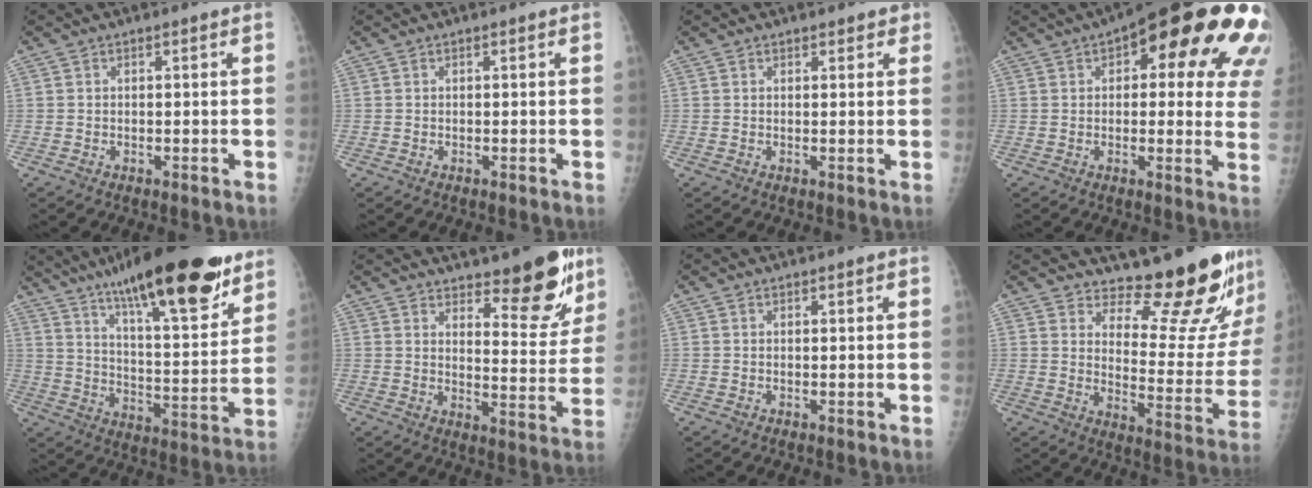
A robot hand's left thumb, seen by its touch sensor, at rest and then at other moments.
{"total": 0.0}
{"total": 1.9, "force": [1.4, 1.1, 0.5], "torque": [0.016, -0.006, 0.012]}
{"total": 25.7, "force": [11.3, 9.5, 21.1], "torque": [-0.201, 0.004, 0.143]}
{"total": 27.1, "force": [18.7, 6.5, 18.5], "torque": [-0.259, -0.068, 0.295]}
{"total": 12.8, "force": [8.9, 4.3, 8.1], "torque": [-0.066, -0.067, 0.133]}
{"total": 0.7, "force": [0.6, 0.3, 0.2], "torque": [-0.002, -0.004, 0.008]}
{"total": 16.9, "force": [15.2, 3.5, 6.6], "torque": [-0.045, -0.166, 0.197]}